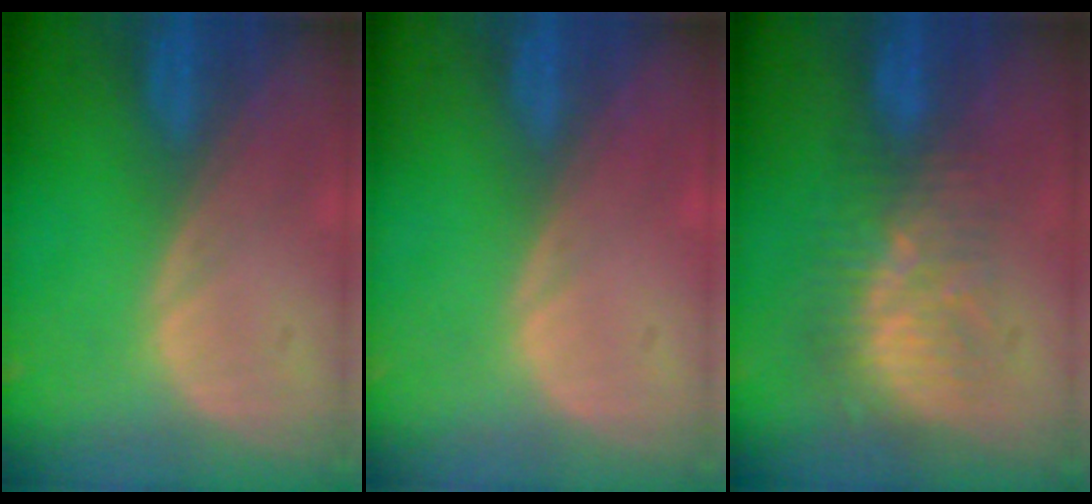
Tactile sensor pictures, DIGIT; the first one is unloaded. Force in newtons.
{"total": 0.5, "press": 0.0, "slide": 0.5}
{"total": 8.9, "press": 7.6, "slide": 4.7}